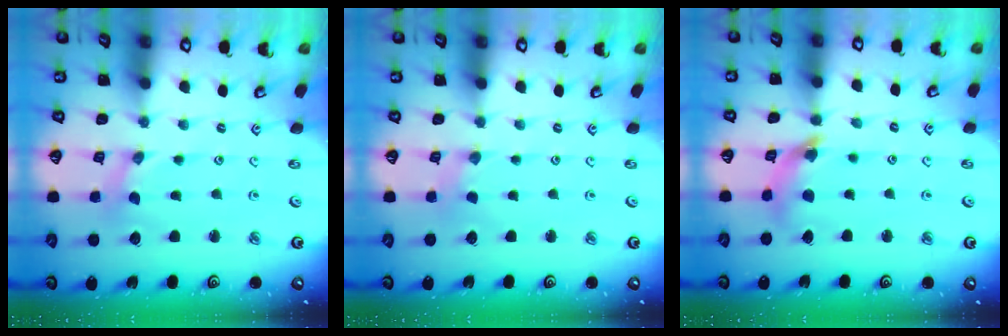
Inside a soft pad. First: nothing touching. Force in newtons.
{"total": 0.0}
{"total": 9.1, "press": 9.1, "slide": 1.1}